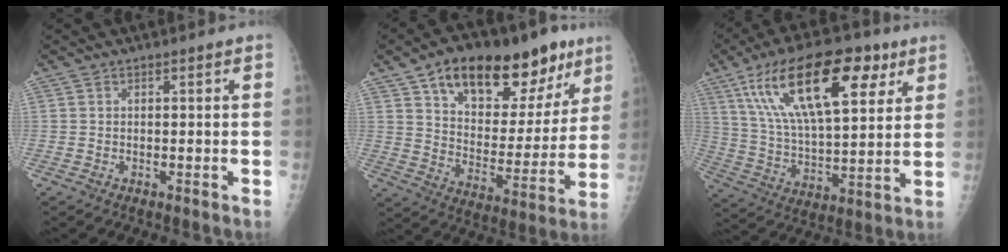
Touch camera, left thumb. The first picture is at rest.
{"total": 25.0, "force": [14.6, 12.5, 16.0], "torque": [-0.191, -0.028, 0.227]}
{"total": 23.8, "force": [11.4, 10.1, 18.3], "torque": [-0.294, -0.018, 0.197]}